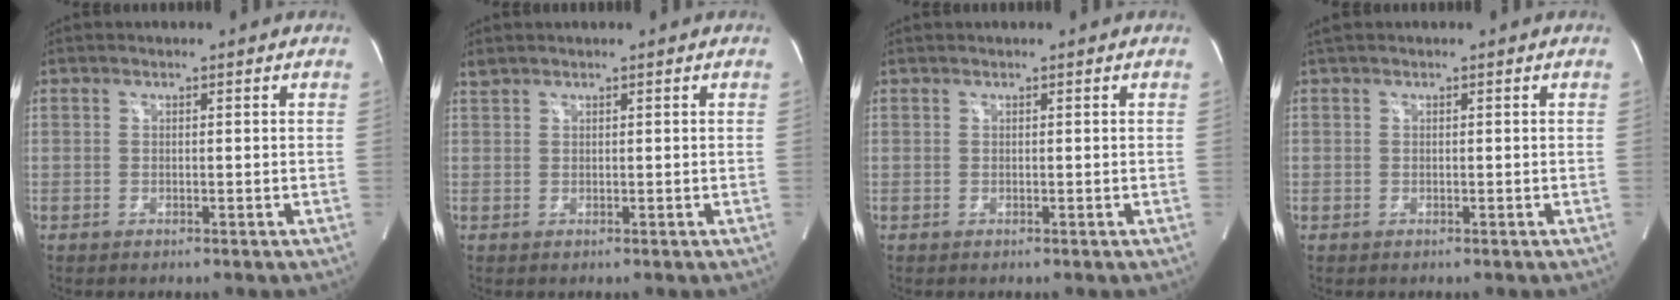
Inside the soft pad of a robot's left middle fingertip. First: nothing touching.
{"total": 0.6, "force": [0.6, 0.0, 0.0], "torque": [-0.005, 0.003, 0.016]}
{"total": 0.0}
{"total": 1.1, "force": [0.4, 1.0, 0.3], "torque": [0.001, 0.003, 0.003]}